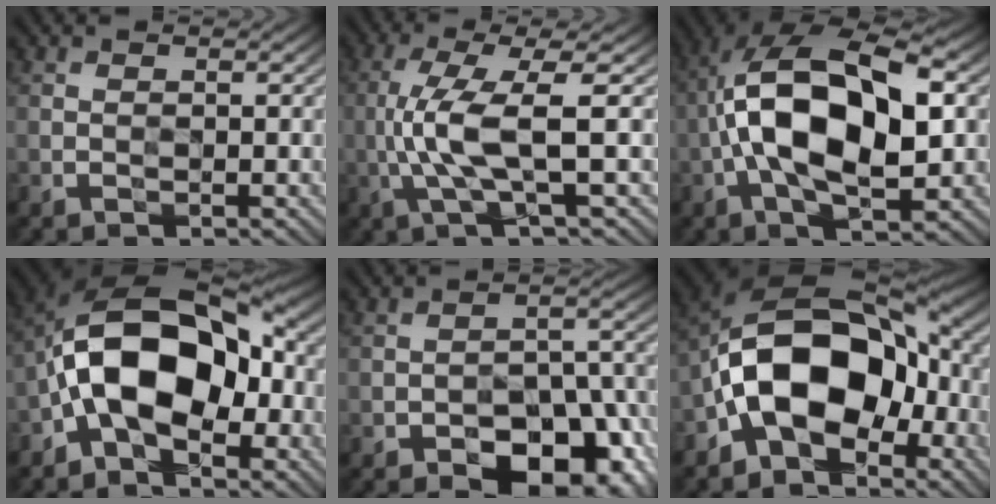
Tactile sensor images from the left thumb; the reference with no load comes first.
{"total": 7.9, "force": [-0.6, 1.7, 7.7], "torque": [-0.151, 0.008, -0.014]}
{"total": 14.9, "force": [-0.3, 7.2, 13.1], "torque": [-0.236, 0.026, -0.015]}
{"total": 13.5, "force": [-2.4, 7.9, 10.7], "torque": [-0.179, 0.016, -0.056]}
{"total": 15.5, "force": [-9.7, 7.7, 9.3], "torque": [-0.105, -0.001, -0.130]}
{"total": 13.7, "force": [-3.6, 8.6, 10.0], "torque": [-0.155, 0.014, -0.078]}